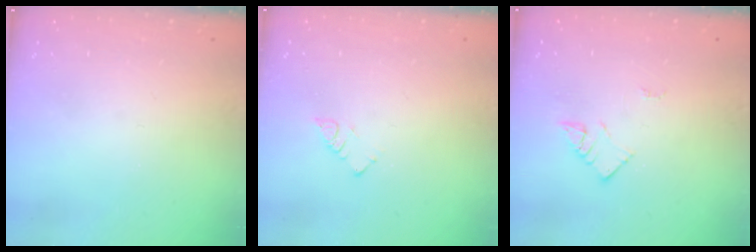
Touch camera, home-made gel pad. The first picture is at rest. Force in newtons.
{"total": 2.7, "press": 2.7, "slide": 0.4}
{"total": 2.9, "press": 2.9, "slide": 0.2}